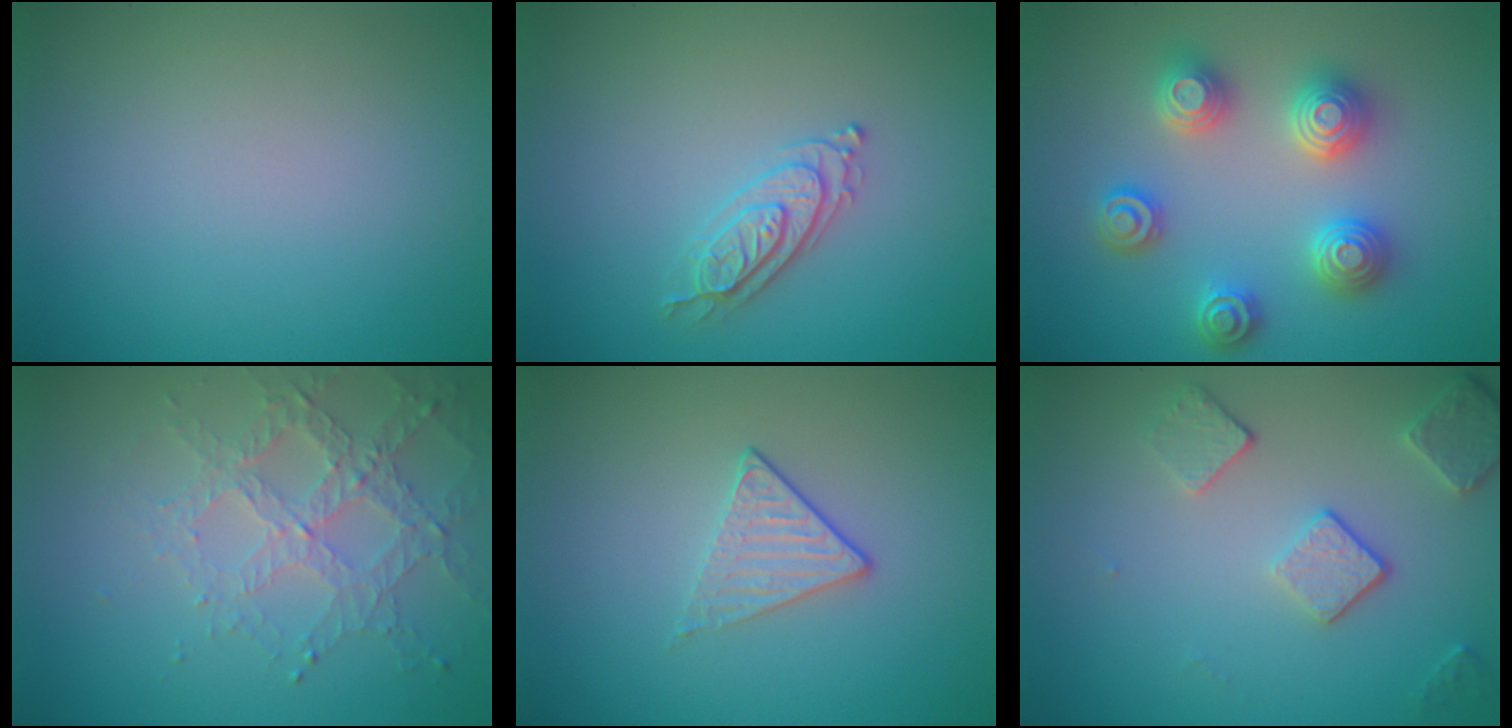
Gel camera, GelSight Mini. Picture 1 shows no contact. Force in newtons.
{"total": 2.2, "press": 2.2, "slide": 0.4}
{"total": 4.8, "press": 4.7, "slide": 0.6}
{"total": 3.2, "press": 3.0, "slide": 1.3}
{"total": 1.7, "press": 1.4, "slide": 1.0}
{"total": 3.6, "press": 2.9, "slide": 2.2}